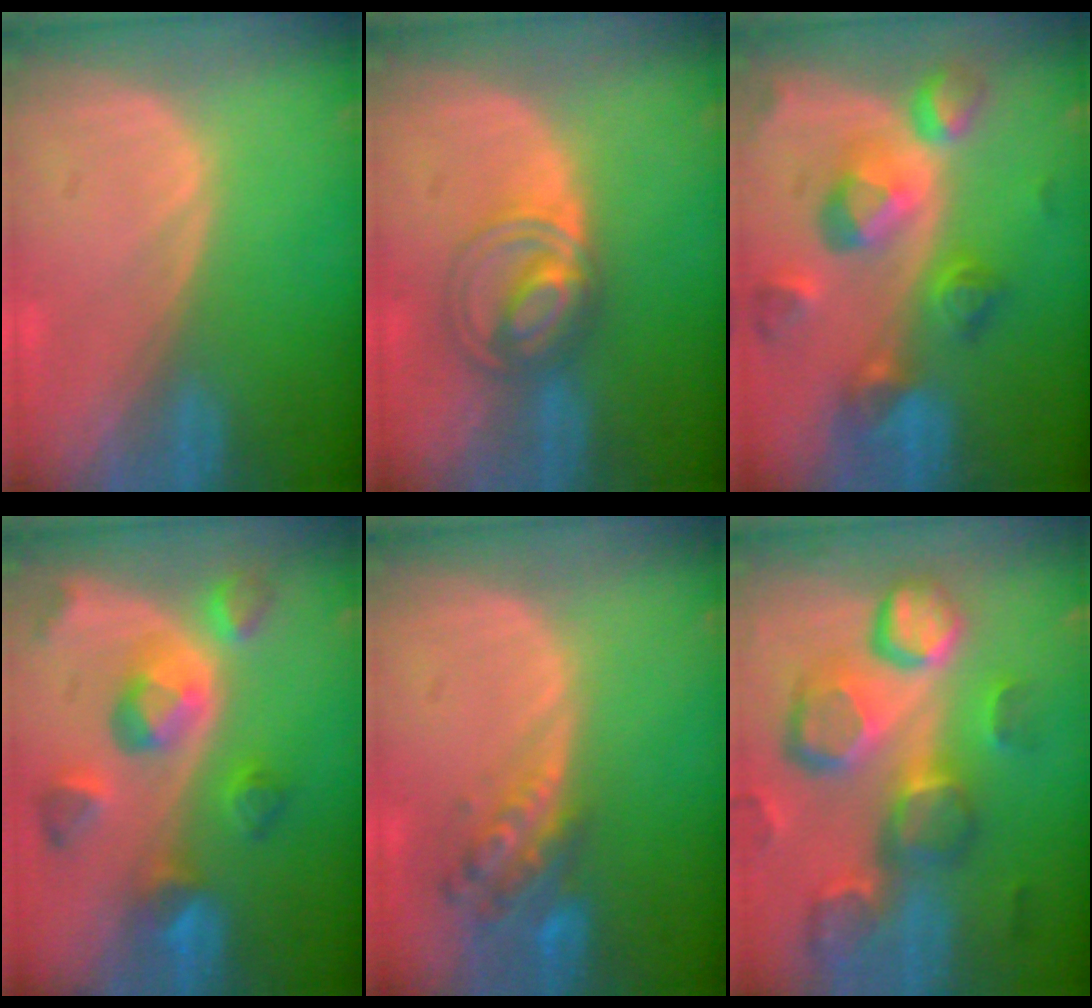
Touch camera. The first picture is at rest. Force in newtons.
{"total": 5.8, "press": 5.7, "slide": 0.7}
{"total": 10.5, "press": 9.4, "slide": 4.7}
{"total": 9.5, "press": 8.6, "slide": 3.9}
{"total": 5.9, "press": 5.3, "slide": 2.6}
{"total": 13.1, "press": 11.4, "slide": 6.4}